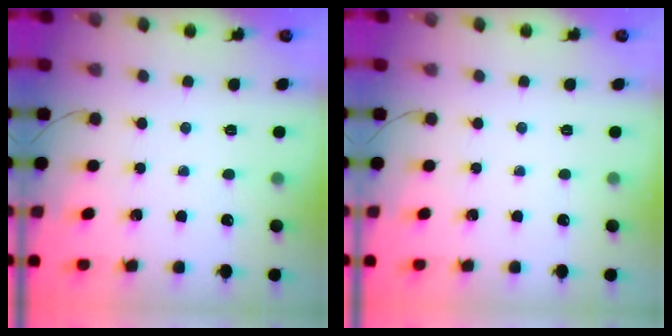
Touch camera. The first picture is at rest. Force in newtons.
{"total": 0.0}